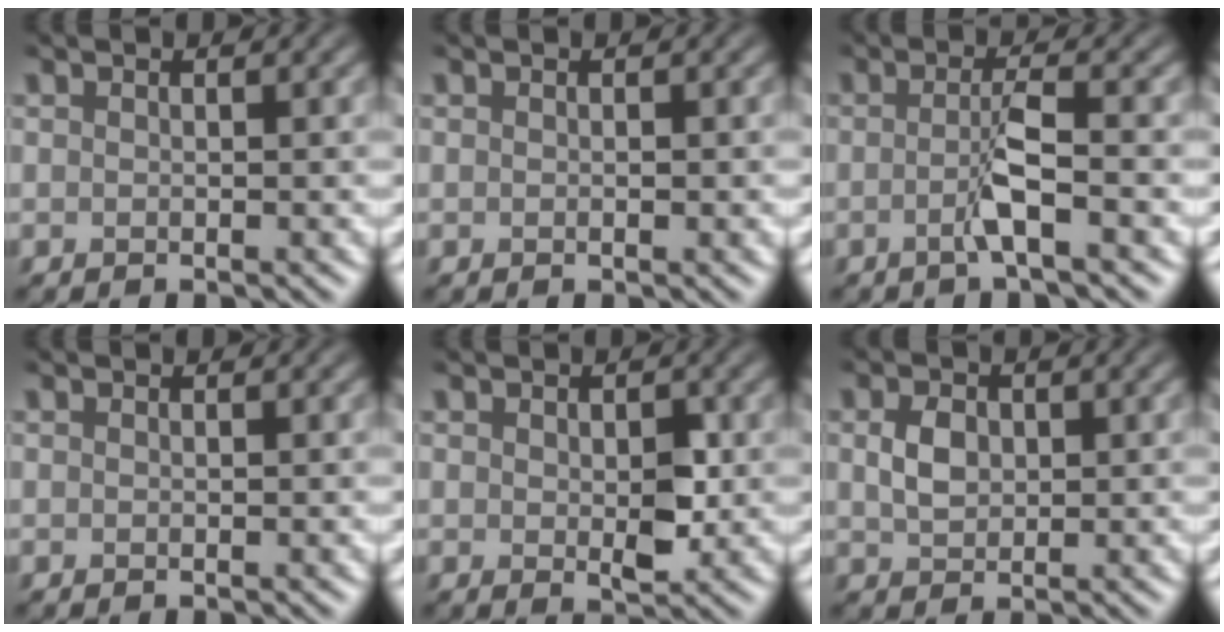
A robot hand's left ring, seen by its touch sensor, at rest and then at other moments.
{"total": 0.0}
{"total": 2.8, "force": [-1.0, 0.3, 2.6], "torque": [-0.051, 0.001, -0.025]}
{"total": 0.0}
{"total": 2.4, "force": [-0.1, 1.5, 1.9], "torque": [-0.035, -0.006, 0.001]}
{"total": 2.3, "force": [0.2, 1.8, 1.4], "torque": [-0.038, 0.002, 0.004]}